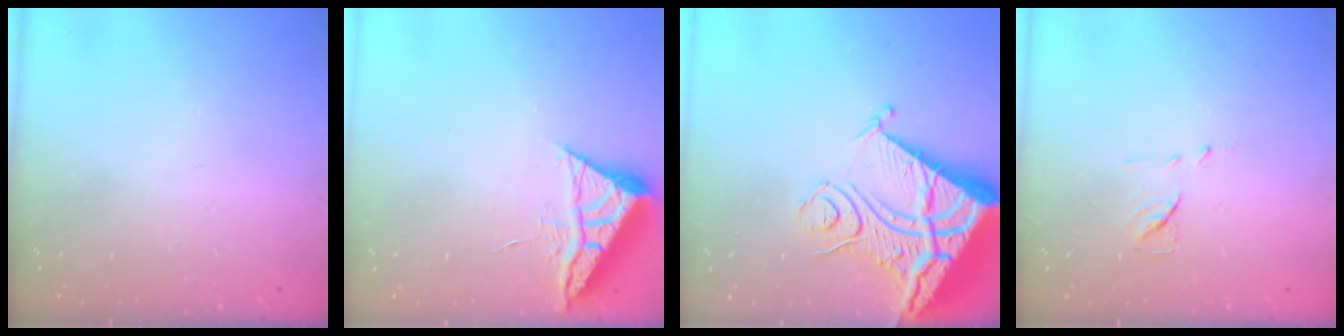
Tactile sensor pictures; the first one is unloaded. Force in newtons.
{"total": 5.4, "press": 5.4, "slide": 0.8}
{"total": 16.7, "press": 16.6, "slide": 2.2}
{"total": 7.0, "press": 7.0, "slide": 0.3}